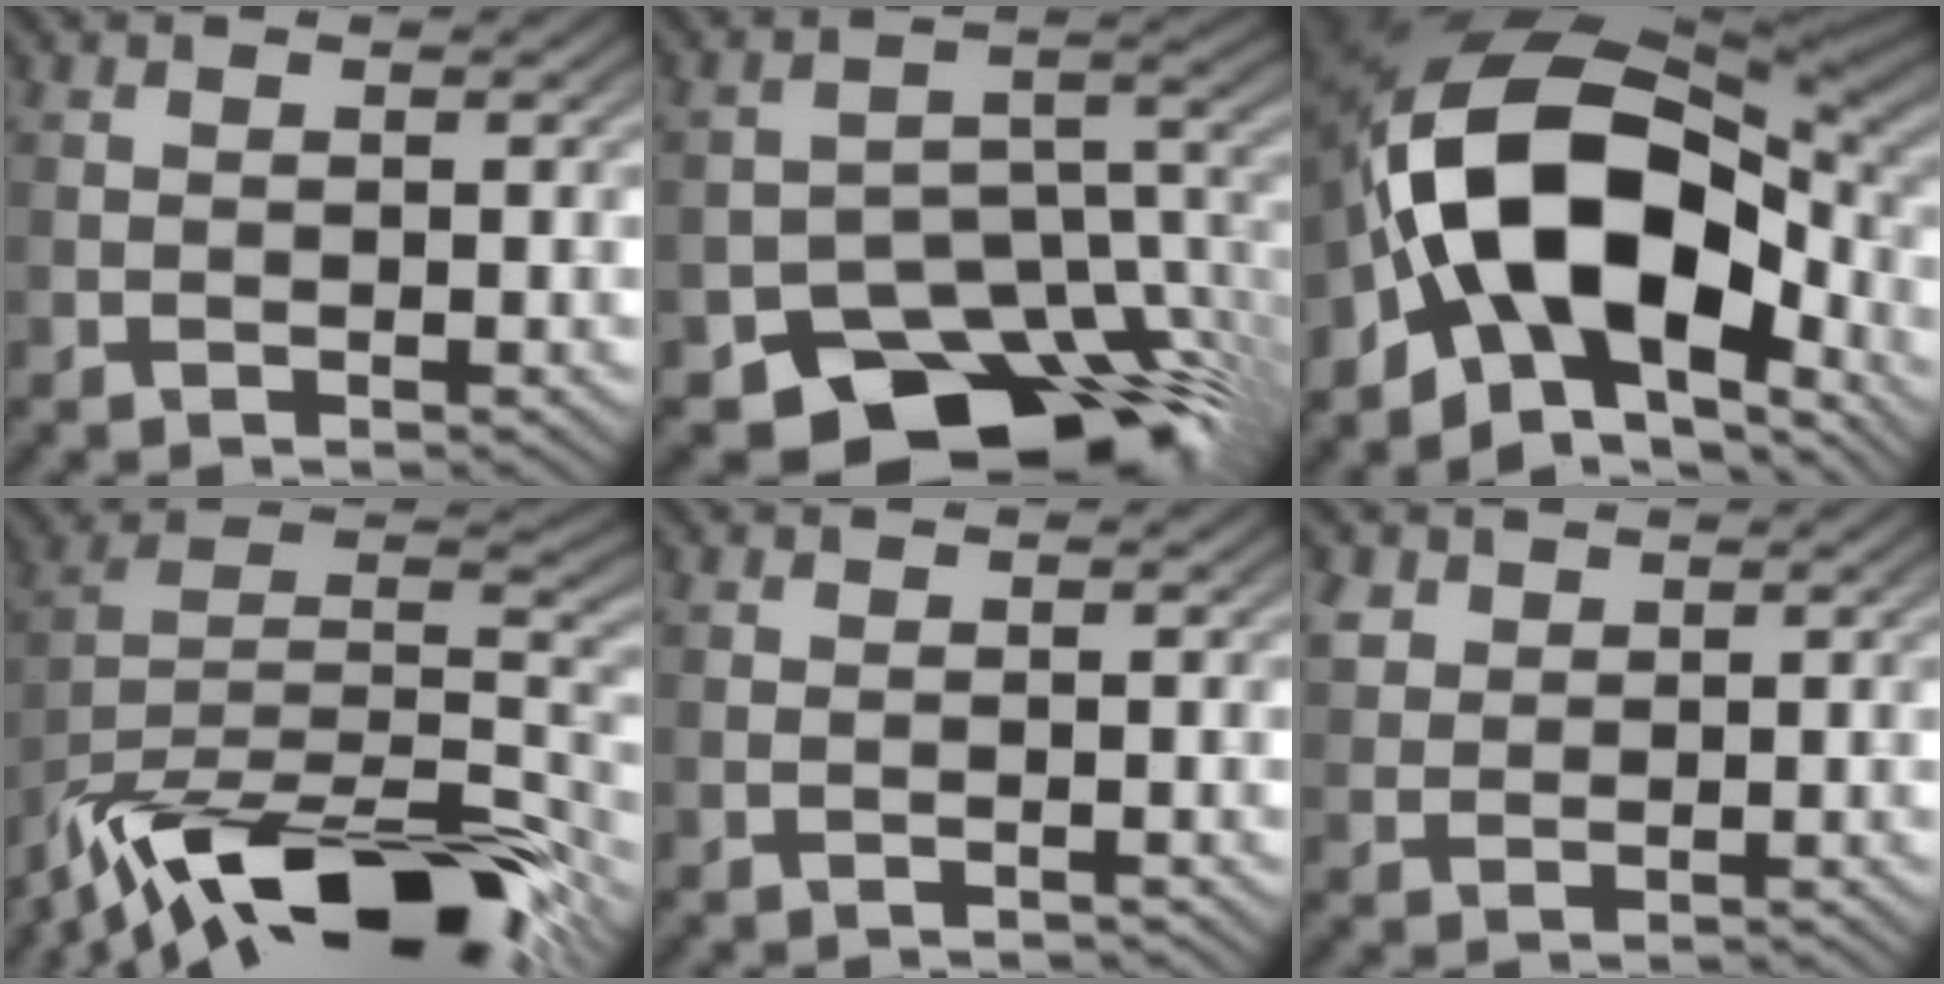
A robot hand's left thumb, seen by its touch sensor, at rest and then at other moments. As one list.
[{"total": 15.1, "force": [-10.4, 8.1, 7.2], "torque": [-0.113, -0.030, -0.145]}, {"total": 17.4, "force": [-4.8, 10.1, 13.4], "torque": [-0.231, 0.005, -0.101]}, {"total": 18.4, "force": [-13.8, 5.8, 10.8], "torque": [-0.222, -0.015, -0.235]}, {"total": 0.7, "force": [-0.5, 0.0, 0.4], "torque": [-0.009, 0.000, -0.009]}, {"total": 2.5, "force": [1.5, 1.8, 0.8], "torque": [-0.028, 0.004, 0.035]}]